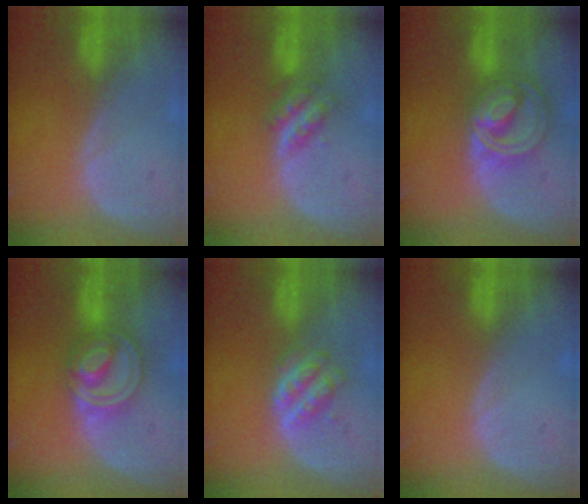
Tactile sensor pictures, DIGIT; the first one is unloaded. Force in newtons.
{"total": 4.8, "press": 4.4, "slide": 1.8}
{"total": 8.7, "press": 7.4, "slide": 4.6}
{"total": 8.0, "press": 6.9, "slide": 4.0}
{"total": 5.0, "press": 4.4, "slide": 2.4}
{"total": 0.0}